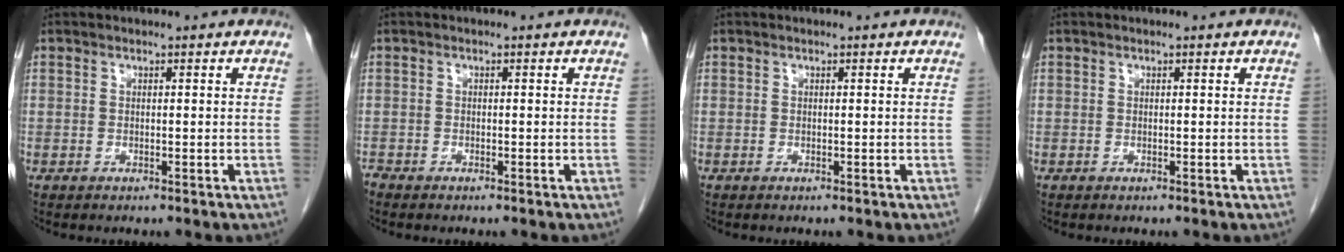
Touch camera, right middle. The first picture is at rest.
{"total": 0.6, "force": [-0.6, 0.0, 0.0], "torque": [-0.005, -0.003, -0.015]}
{"total": 0.0}
{"total": 0.0}